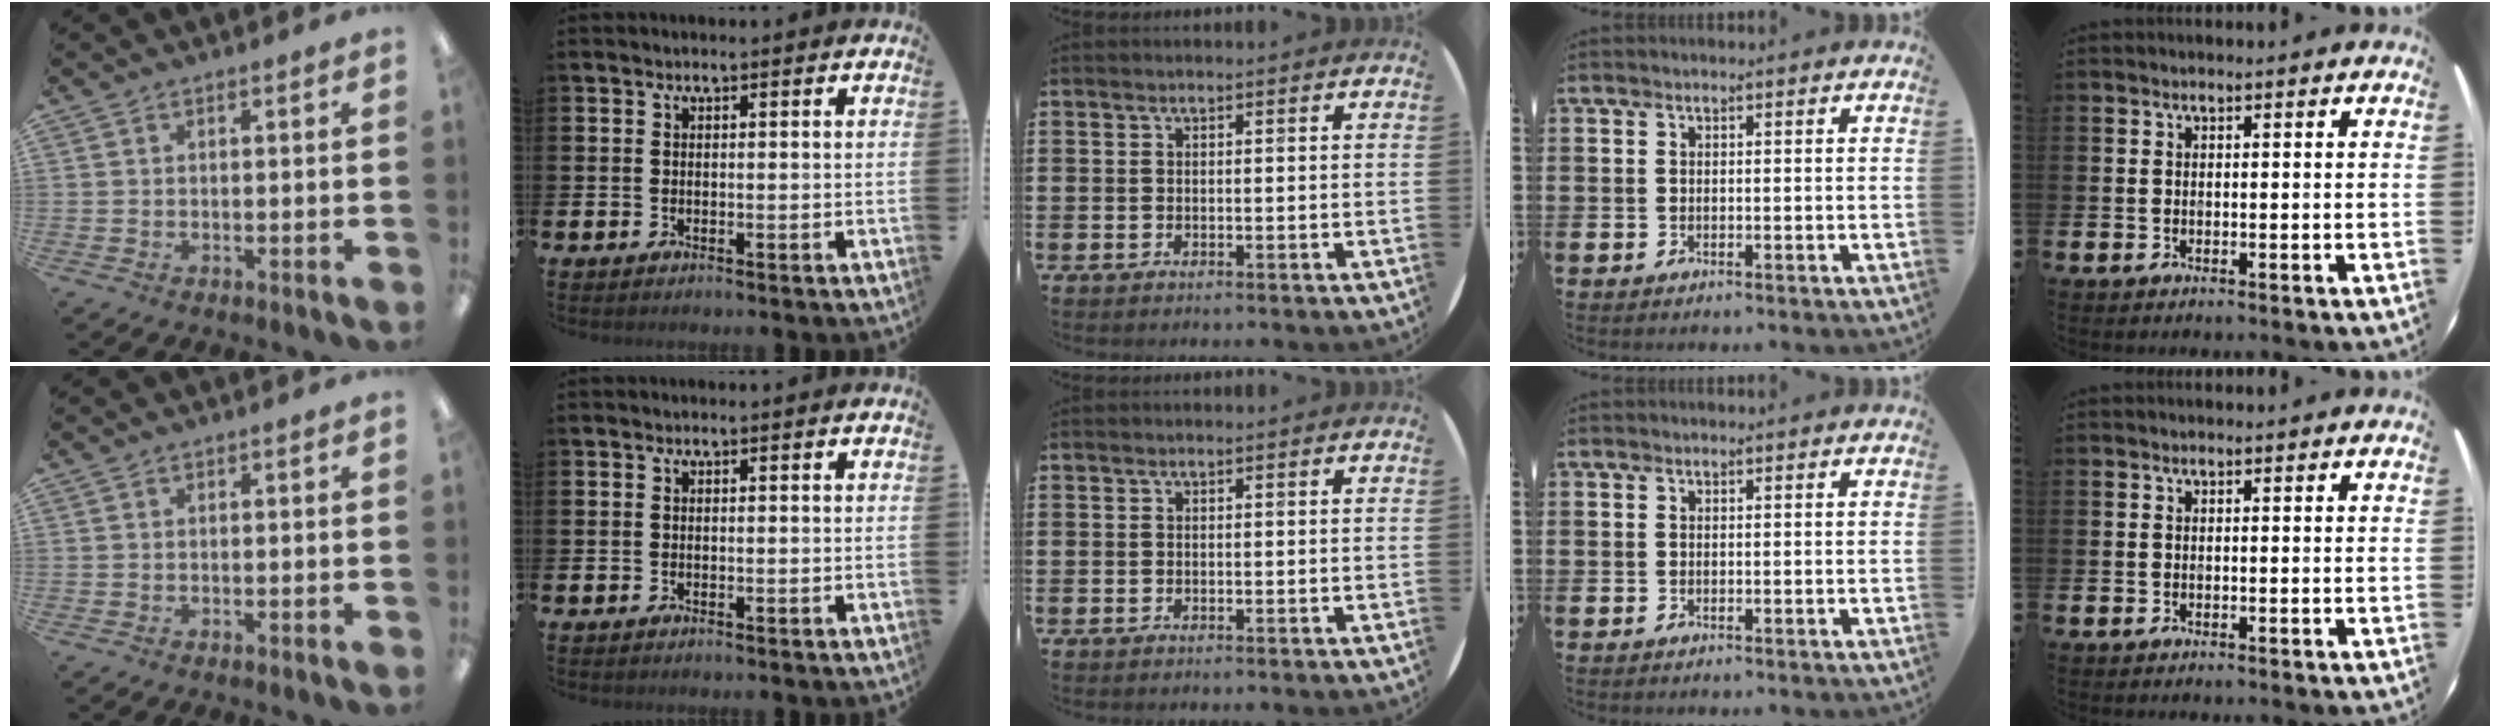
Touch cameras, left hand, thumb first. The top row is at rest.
{}